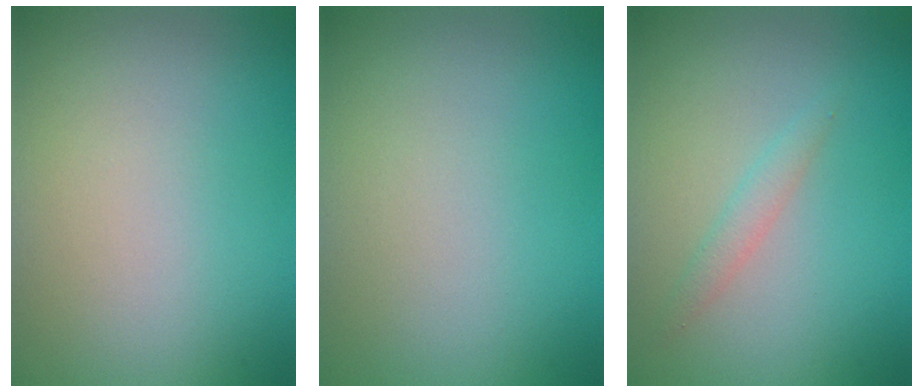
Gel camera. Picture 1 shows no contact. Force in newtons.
{"total": 0.0}
{"total": 1.2, "press": 1.2, "slide": 0.0}